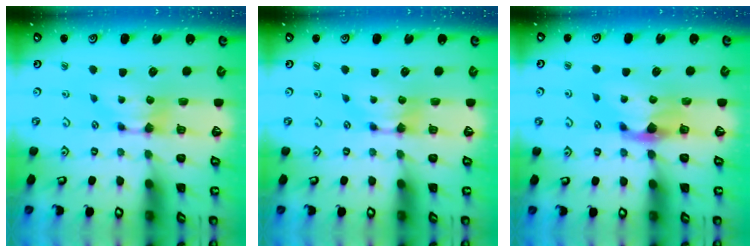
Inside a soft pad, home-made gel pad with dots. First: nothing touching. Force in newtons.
{"total": 0.0}
{"total": 2.2, "press": 1.9, "slide": 1.2}